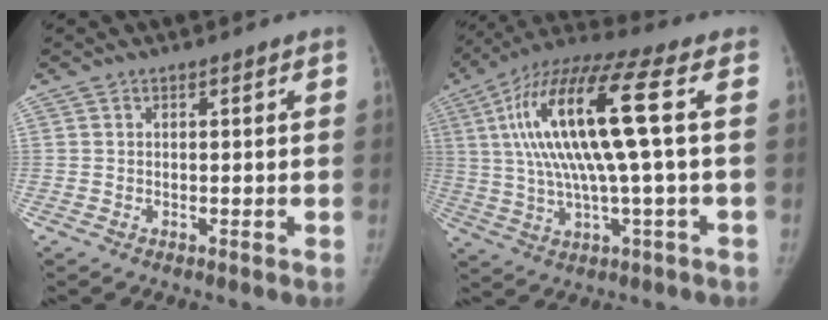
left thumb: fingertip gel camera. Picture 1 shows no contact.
{"total": 19.6, "force": [3.0, 3.3, 19.0], "torque": [-0.396, 0.028, 0.050]}